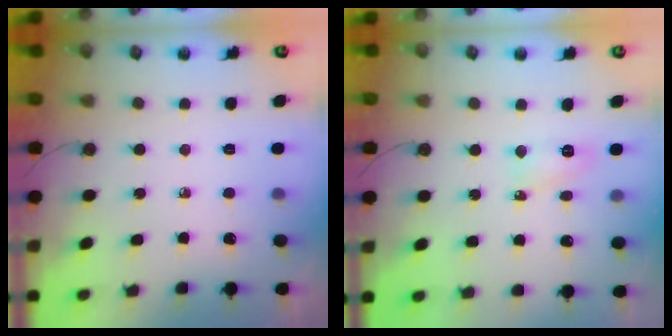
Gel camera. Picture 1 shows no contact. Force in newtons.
{"total": 5.5, "press": 5.5, "slide": 0.5}